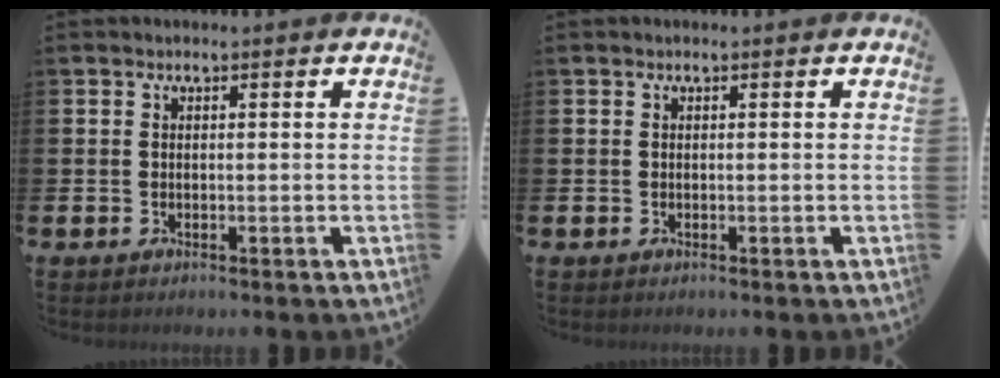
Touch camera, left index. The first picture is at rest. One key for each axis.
{"total": 0.0}